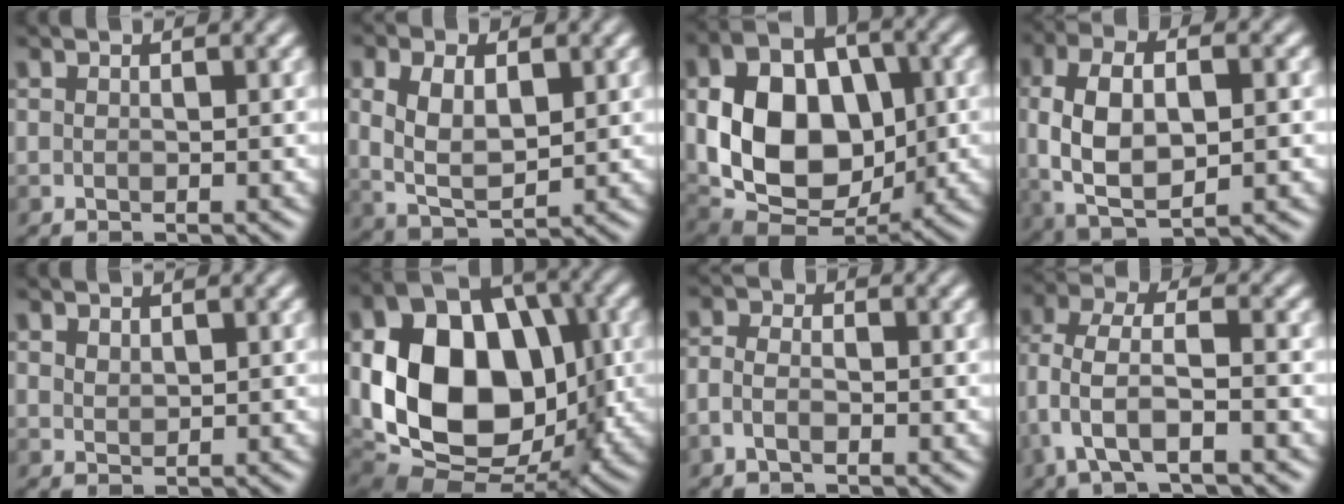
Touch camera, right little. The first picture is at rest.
{"total": 5.5, "force": [0.9, 3.1, 4.5], "torque": [-0.092, 0.000, 0.021]}
{"total": 13.4, "force": [-0.1, 8.8, 10.1], "torque": [-0.181, -0.005, -0.006]}
{"total": 8.4, "force": [-0.1, 4.3, 7.2], "torque": [-0.146, 0.000, -0.003]}
{"total": 0.9, "force": [0.7, 0.5, 0.3], "torque": [-0.008, -0.001, 0.016]}
{"total": 15.9, "force": [-0.1, 10.8, 11.6], "torque": [-0.205, 0.001, -0.013]}
{"total": 2.0, "force": [-0.9, 1.1, 1.4], "torque": [-0.028, 0.003, -0.023]}
{"total": 4.3, "force": [-1.4, 1.7, 3.7], "torque": [-0.085, 0.008, -0.031]}